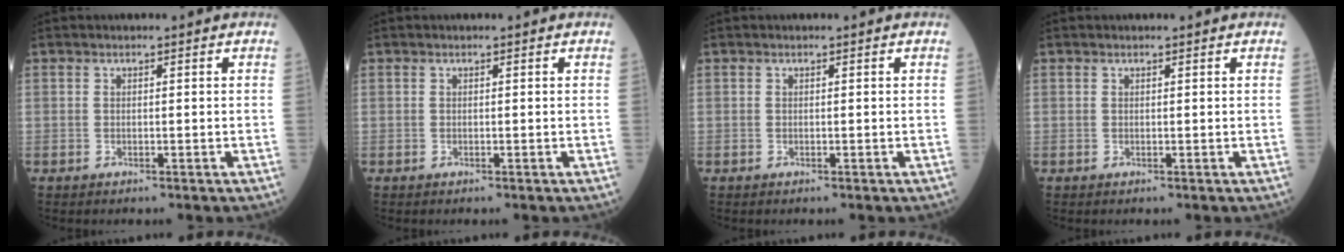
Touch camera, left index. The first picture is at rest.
{"total": 0.0}
{"total": 0.0}
{"total": 0.6, "force": [0.6, 0.0, 0.1], "torque": [-0.006, -0.002, 0.009]}